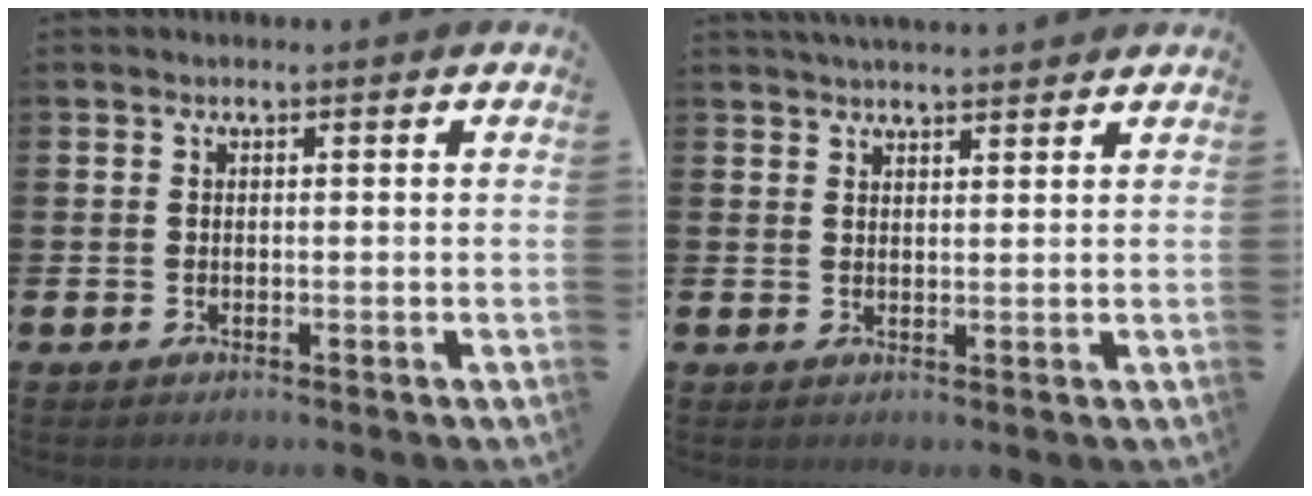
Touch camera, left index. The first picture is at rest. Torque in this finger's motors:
{"motor_torque": [0.77, -1.37, 0.38, 0.15]}